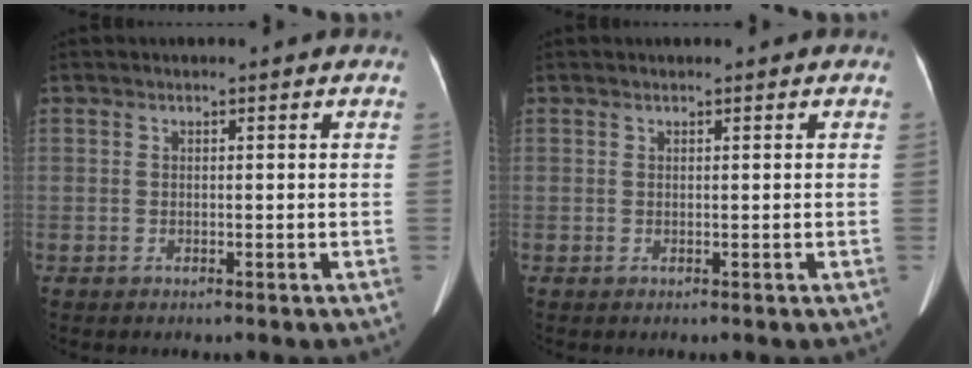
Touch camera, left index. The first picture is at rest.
{"total": 1.4, "force": [-1.3, -0.2, -0.6], "torque": [0.013, -0.004, -0.021]}